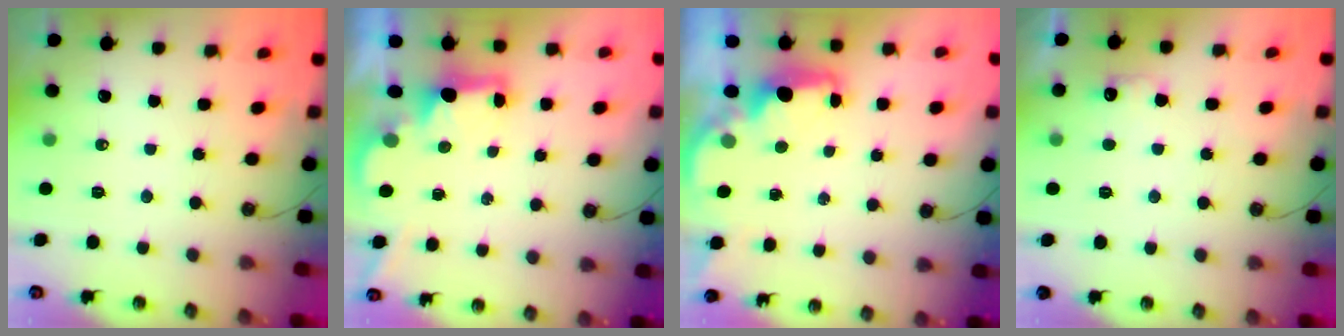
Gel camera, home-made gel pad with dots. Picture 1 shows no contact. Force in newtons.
{"total": 2.3, "press": 2.2, "slide": 0.7}
{"total": 2.3, "press": 2.1, "slide": 0.7}
{"total": 5.4, "press": 5.3, "slide": 1.0}